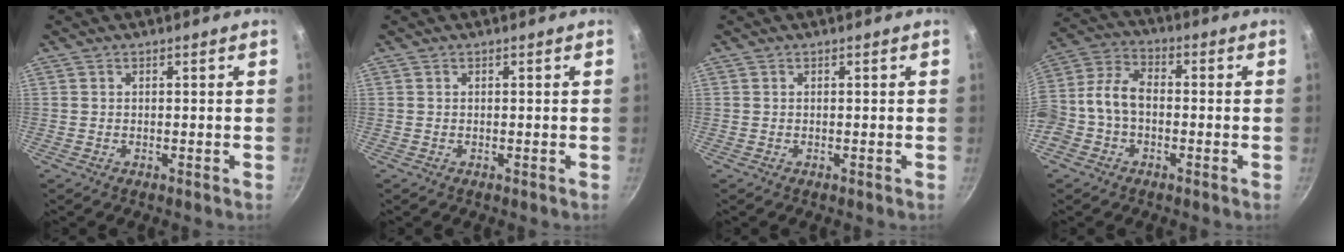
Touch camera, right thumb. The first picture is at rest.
{"total": 0.0}
{"total": 0.0}
{"total": 10.3, "force": [-1.8, 7.1, 7.2], "torque": [-0.141, 0.043, -0.051]}